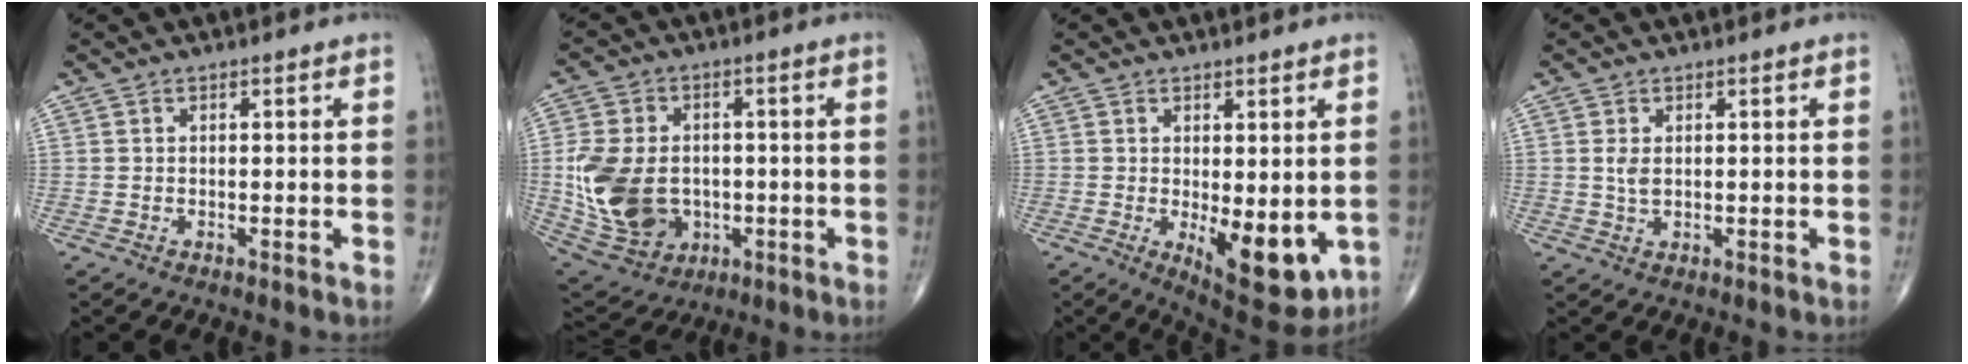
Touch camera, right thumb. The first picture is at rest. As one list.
[{"total": 16.6, "force": [-1.5, 12.5, 10.8], "torque": [-0.206, 0.004, -0.005]}, {"total": 11.6, "force": [-2.2, 4.9, 10.3], "torque": [-0.122, -0.026, -0.014]}, {"total": 2.1, "force": [0.4, 1.2, 1.7], "torque": [-0.034, -0.002, 0.012]}]